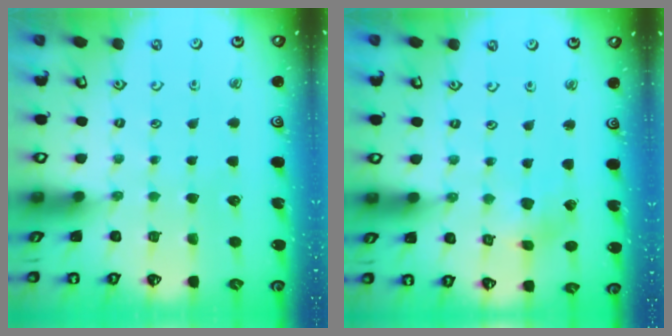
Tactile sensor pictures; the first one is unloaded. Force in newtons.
{"total": 2.9, "press": 2.8, "slide": 0.2}